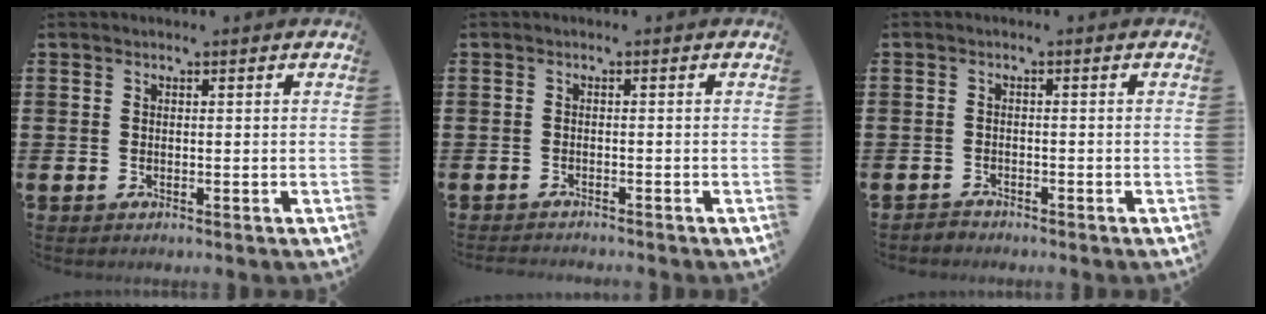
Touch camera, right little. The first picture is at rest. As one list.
[{"total": 0.9, "force": [-0.9, -0.1, 0.0], "torque": [-0.001, -0.001, -0.018]}, {"total": 1.0, "force": [-1.0, 0.1, -0.1], "torque": [0.000, 0.003, -0.022]}]